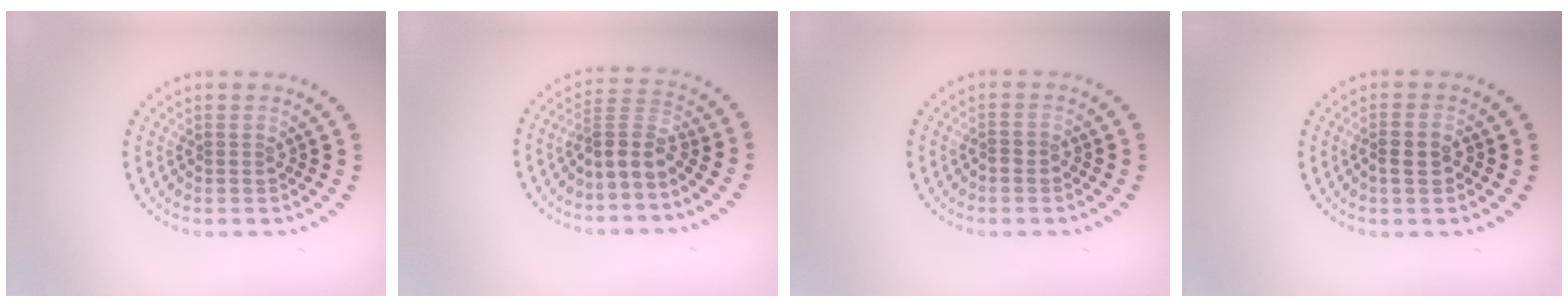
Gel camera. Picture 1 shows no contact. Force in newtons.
{"total": 3.1, "press": 2.4, "slide": 1.9}
{"total": 0.9, "press": 0.6, "slide": 0.6}
{"total": 1.7, "press": 1.6, "slide": 0.4}